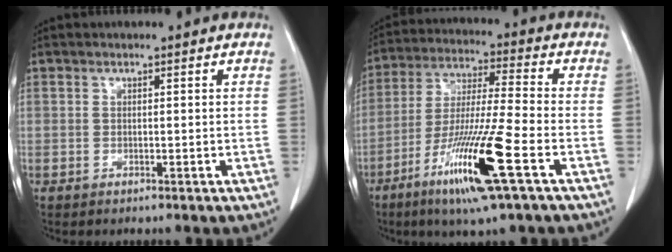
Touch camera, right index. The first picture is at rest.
{"total": 15.6, "force": [-7.1, -0.2, 13.8], "torque": [-0.274, -0.030, -0.130]}